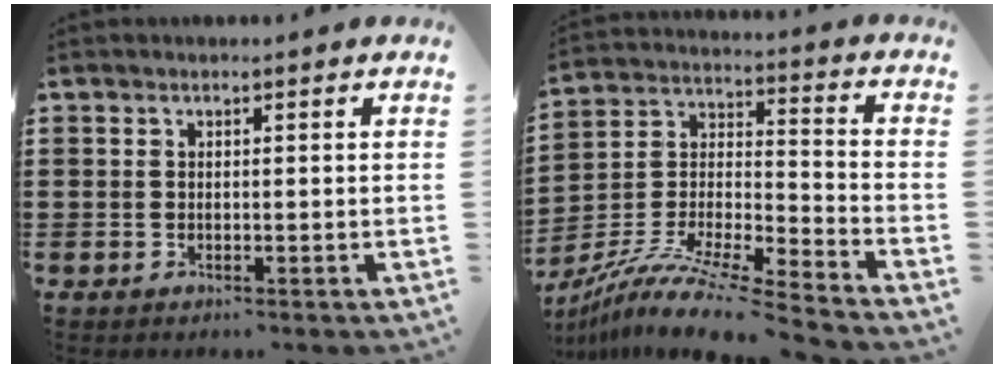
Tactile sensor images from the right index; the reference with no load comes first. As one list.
[{"total": 11.1, "force": [-9.8, 0.1, 5.4], "torque": [-0.109, 0.000, -0.198]}]